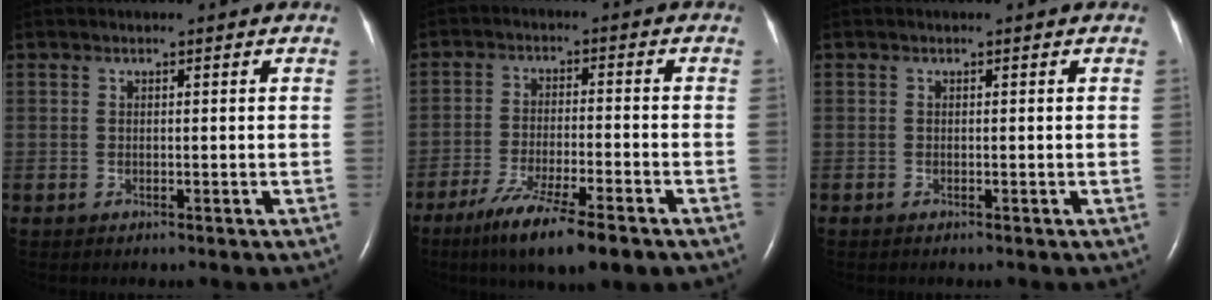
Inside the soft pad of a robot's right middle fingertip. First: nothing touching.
{"total": 11.3, "force": [-7.4, 1.2, 8.4], "torque": [-0.148, -0.027, -0.117]}
{"total": 0.0}